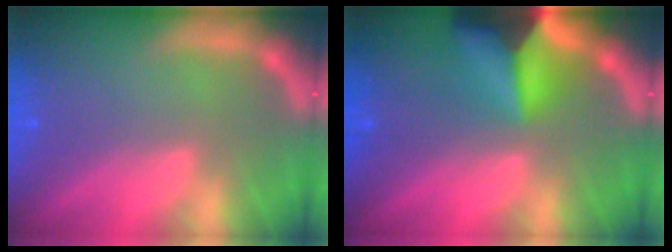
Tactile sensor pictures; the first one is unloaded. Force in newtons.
{"total": 9.9}